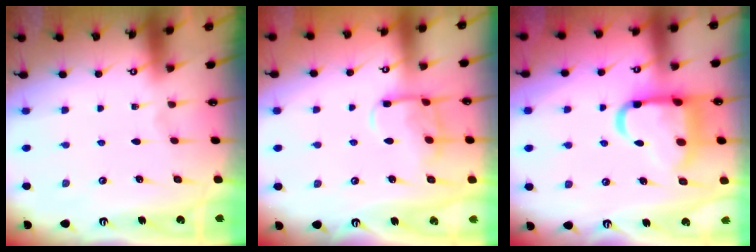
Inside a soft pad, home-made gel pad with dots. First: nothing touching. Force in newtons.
{"total": 10.0, "press": 10.0, "slide": 0.9}
{"total": 14.8, "press": 14.7, "slide": 1.7}